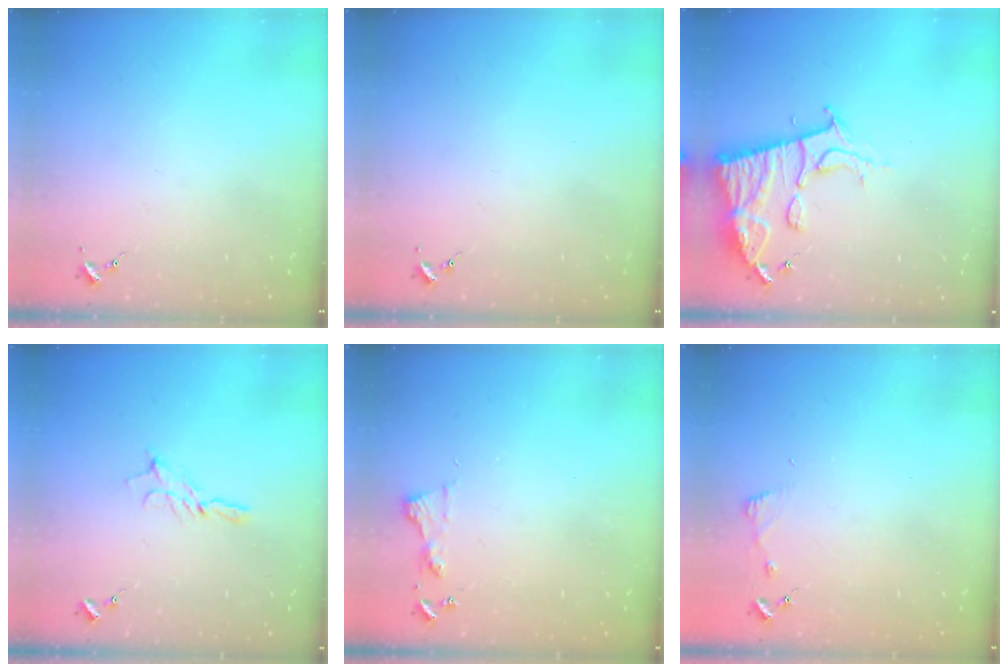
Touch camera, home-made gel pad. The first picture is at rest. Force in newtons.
{"total": 0.0}
{"total": 13.6, "press": 13.6, "slide": 1.1}
{"total": 5.6, "press": 5.6, "slide": 0.3}
{"total": 5.2, "press": 5.2, "slide": 0.4}
{"total": 2.9, "press": 2.9, "slide": 0.3}